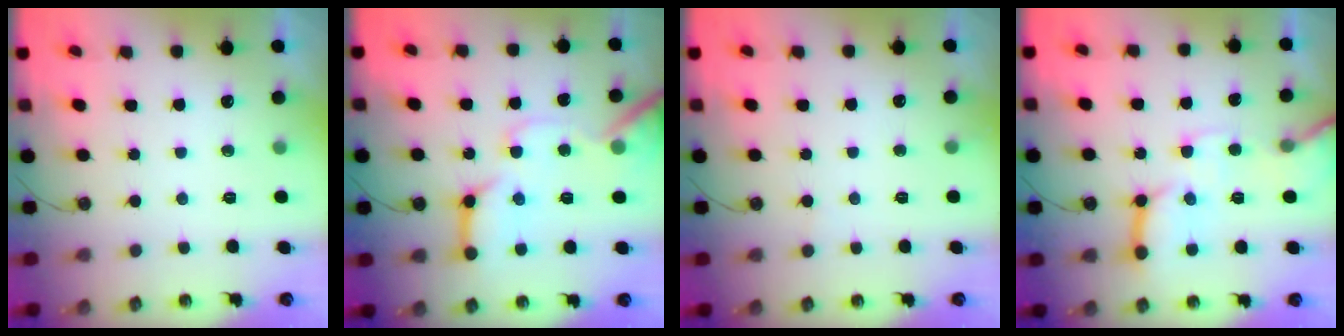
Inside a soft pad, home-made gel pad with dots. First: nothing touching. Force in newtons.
{"total": 16.5, "press": 16.4, "slide": 1.9}
{"total": 2.5, "press": 2.5, "slide": 0.3}
{"total": 13.7, "press": 13.7, "slide": 1.3}